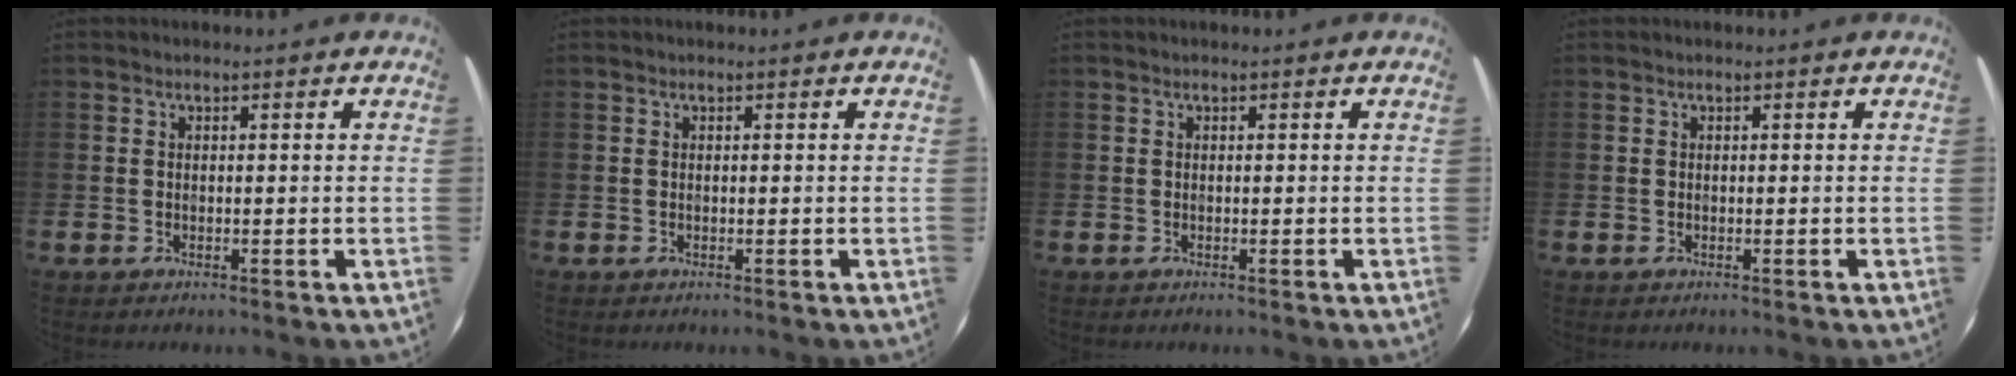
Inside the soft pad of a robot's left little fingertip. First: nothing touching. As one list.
[{"total": 0.0}, {"total": 0.0}, {"total": 0.0}]